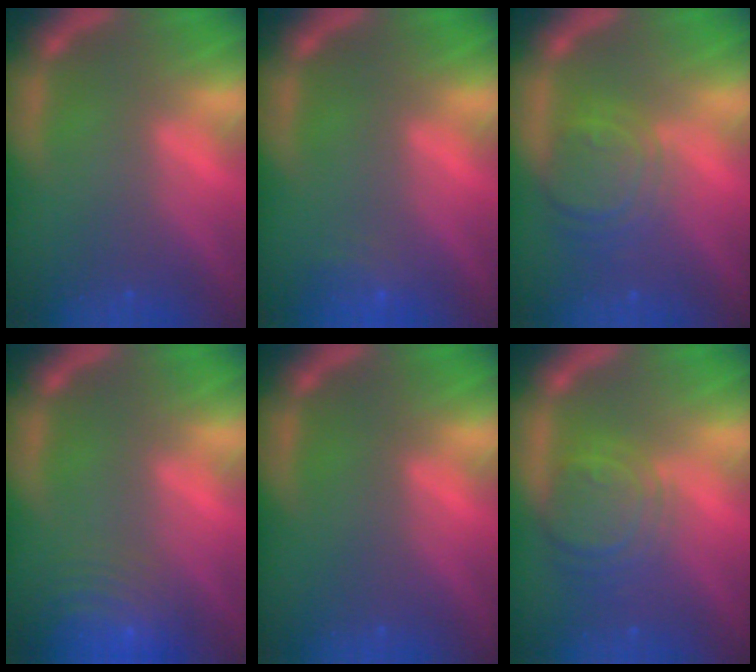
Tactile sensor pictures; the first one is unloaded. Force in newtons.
{"total": 1.9}
{"total": 5.6}
{"total": 10.0}
{"total": 0.0}
{"total": 6.0}